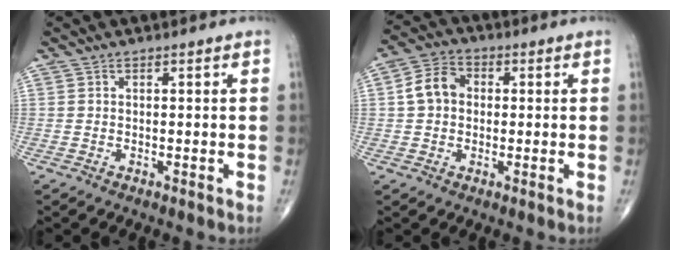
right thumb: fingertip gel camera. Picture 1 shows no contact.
{"total": 6.8, "force": [0.5, 5.4, 4.1], "torque": [-0.069, 0.019, 0.001]}